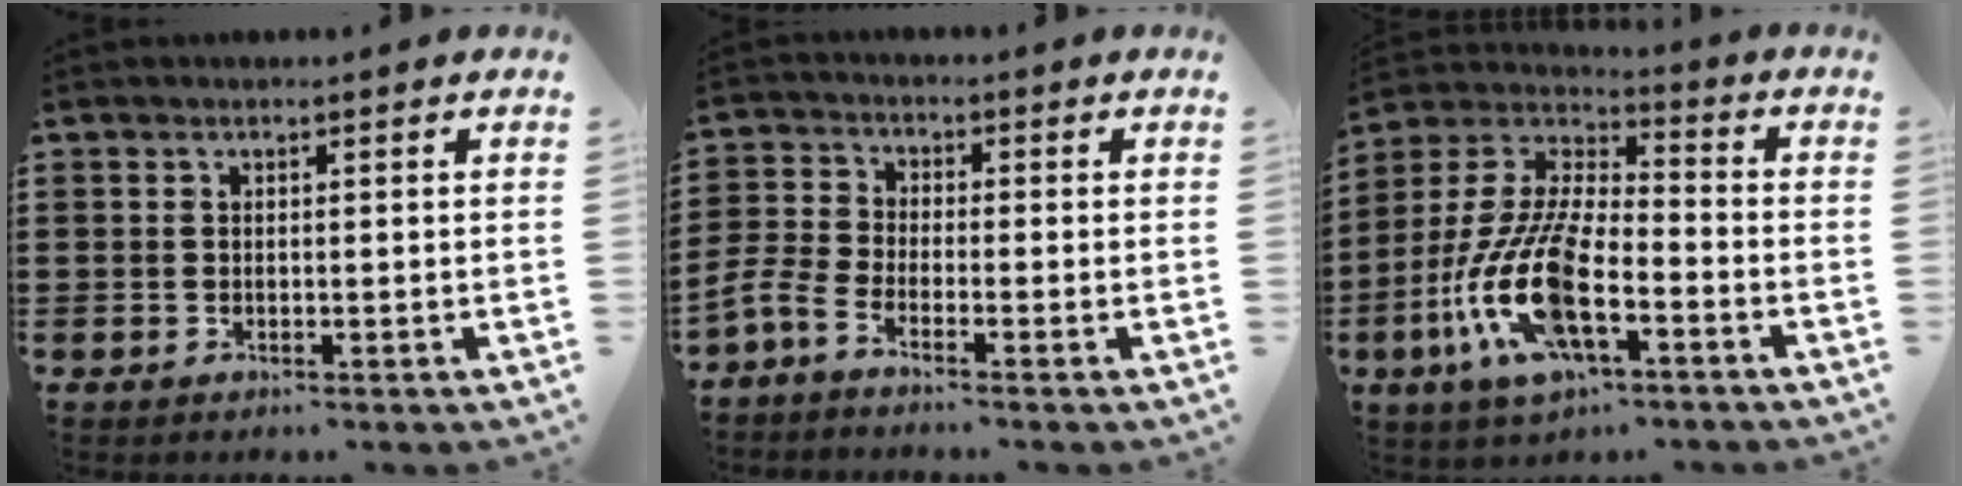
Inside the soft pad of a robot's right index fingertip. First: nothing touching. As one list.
[{"total": 3.4, "force": [-2.8, 0.6, 1.8], "torque": [-0.071, -0.012, -0.065]}, {"total": 14.5, "force": [-6.6, 5.2, 11.9], "torque": [-0.291, -0.019, -0.135]}]